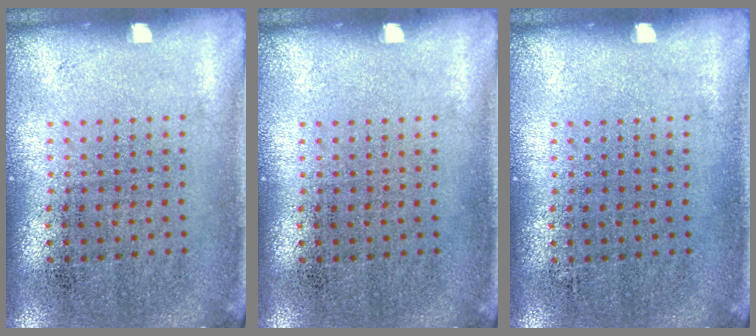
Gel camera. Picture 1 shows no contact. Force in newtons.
{"total": 0.0}
{"total": 0.0}